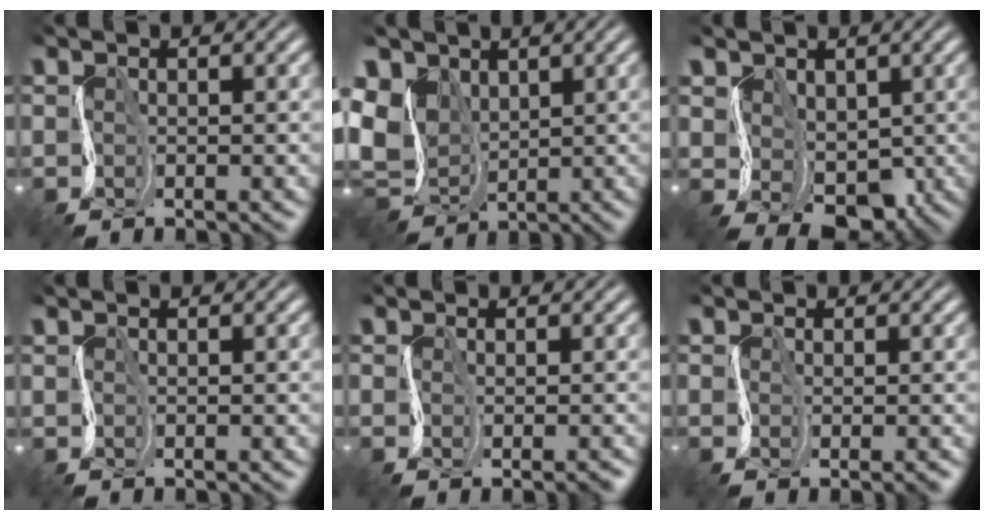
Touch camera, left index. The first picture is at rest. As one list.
[{"total": 5.1, "force": [1.1, 4.6, 1.9], "torque": [-0.070, 0.008, 0.007]}, {"total": 3.6, "force": [-0.7, 3.1, 1.7], "torque": [-0.035, 0.000, -0.021]}, {"total": 0.0}, {"total": 1.8, "force": [-1.2, 0.9, 0.9], "torque": [-0.010, -0.005, -0.014]}, {"total": 1.0, "force": [-0.7, 0.4, 0.6], "torque": [-0.015, -0.002, -0.017]}]